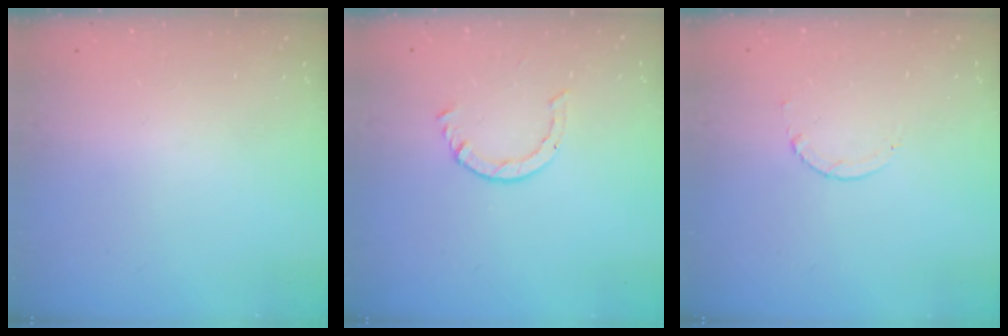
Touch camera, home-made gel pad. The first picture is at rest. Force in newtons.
{"total": 3.0, "press": 2.9, "slide": 0.3}
{"total": 2.3, "press": 2.3, "slide": 0.3}